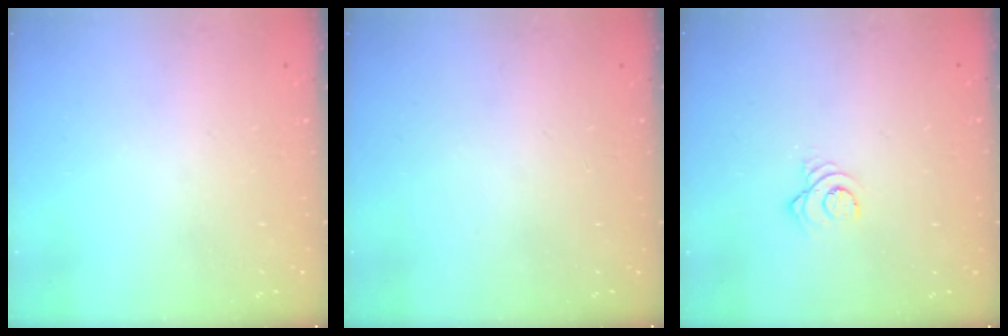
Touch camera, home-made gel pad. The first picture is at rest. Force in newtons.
{"total": 0.0}
{"total": 3.5, "press": 3.5, "slide": 0.2}